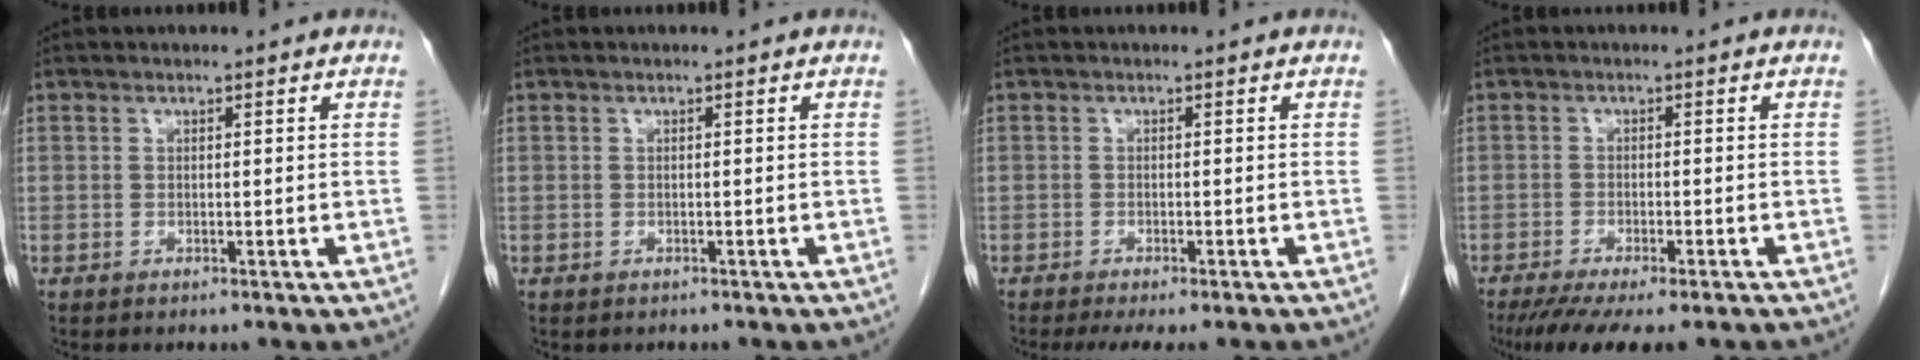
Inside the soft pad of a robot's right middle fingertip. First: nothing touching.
{"total": 0.0}
{"total": 5.7, "force": [-4.7, 0.9, 3.1], "torque": [-0.037, -0.010, -0.067]}
{"total": 10.6, "force": [-8.4, 1.8, 6.2], "torque": [-0.085, -0.016, -0.125]}